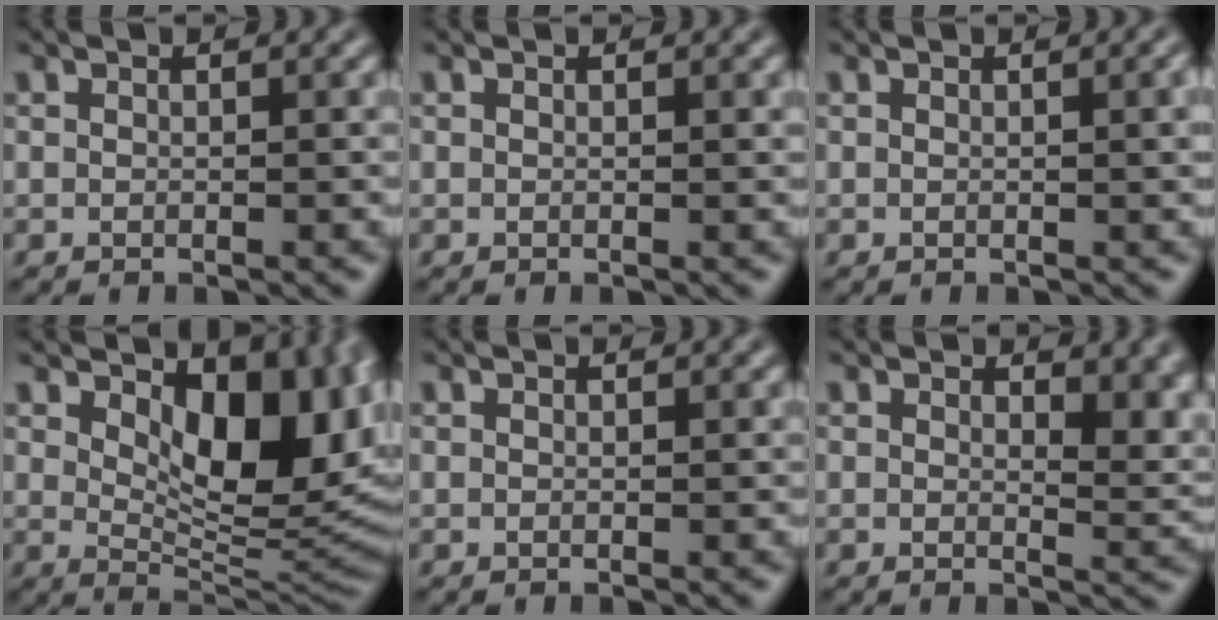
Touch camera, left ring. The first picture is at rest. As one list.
[{"total": 0.5, "force": [0.2, 0.0, 0.5], "torque": [-0.005, 0.001, 0.002]}, {"total": 1.8, "force": [0.3, 0.5, 1.7], "torque": [-0.017, 0.004, 0.002]}, {"total": 10.9, "force": [3.1, 5.5, 8.8], "torque": [-0.120, -0.007, 0.050]}, {"total": 0.0}, {"total": 4.5, "force": [1.9, 2.2, 3.4], "torque": [-0.035, -0.009, 0.032]}]